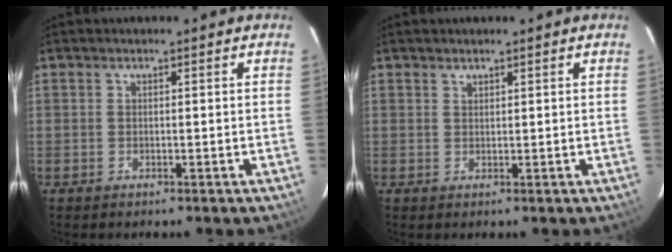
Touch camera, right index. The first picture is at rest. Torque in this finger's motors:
{"motor_torque": [-0.16, 0.07, -0.06, 0.00]}